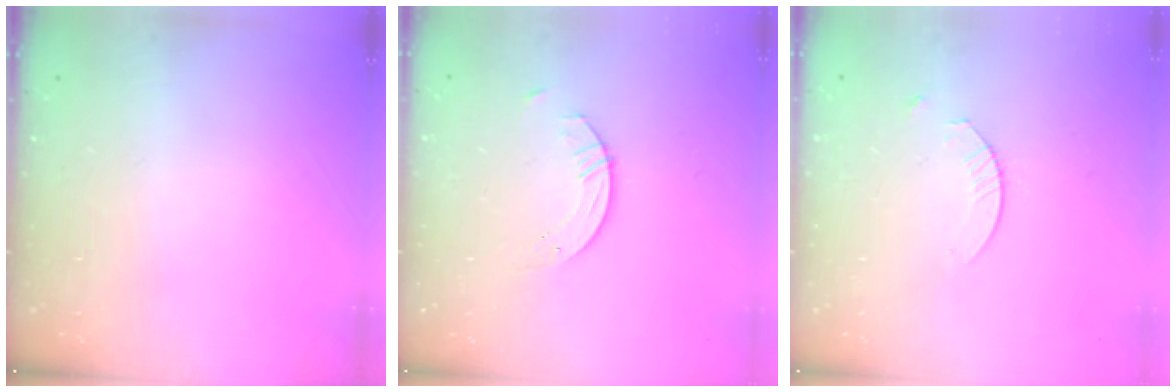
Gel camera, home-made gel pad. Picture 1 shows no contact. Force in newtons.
{"total": 3.5, "press": 3.5, "slide": 0.4}
{"total": 2.4, "press": 2.4, "slide": 0.3}